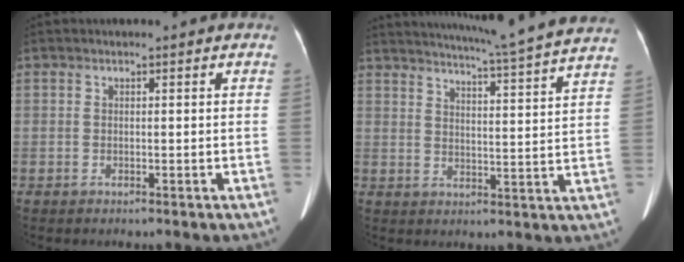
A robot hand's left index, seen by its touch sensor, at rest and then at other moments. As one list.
[{"total": 19.6, "force": [17.9, -1.4, 8.0], "torque": [-0.135, -0.040, 0.223]}]